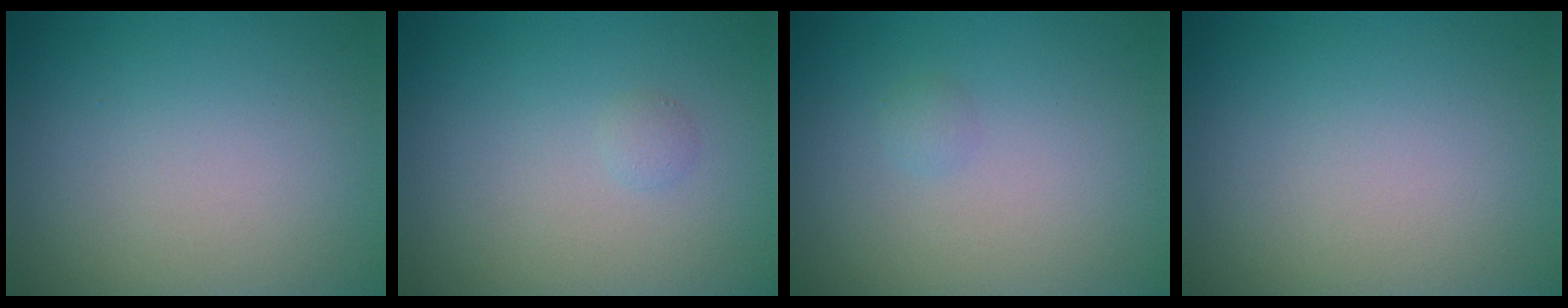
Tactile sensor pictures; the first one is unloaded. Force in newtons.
{"total": 0.6, "press": 0.6, "slide": 0.1}
{"total": 0.6, "press": 0.6, "slide": 0.0}
{"total": 0.0}